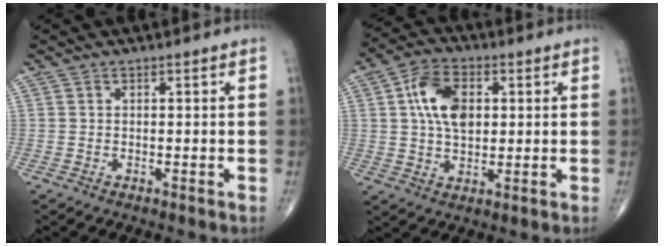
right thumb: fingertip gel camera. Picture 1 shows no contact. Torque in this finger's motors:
{"motor_torque": [1.01, 1.81, 1.24, 0.20, 0.11]}